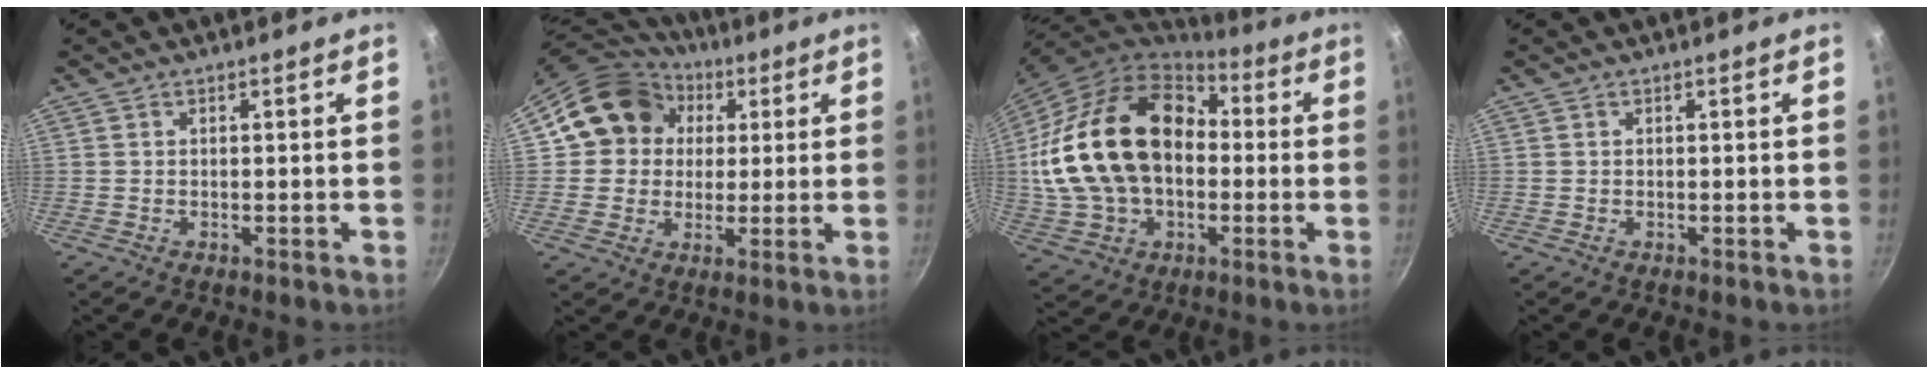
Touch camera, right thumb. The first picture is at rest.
{"total": 14.8, "force": [3.4, 13.1, 6.0], "torque": [-0.077, 0.023, 0.044]}
{"total": 26.1, "force": [1.0, 18.1, 18.8], "torque": [-0.348, 0.047, 0.025]}
{"total": 0.0}